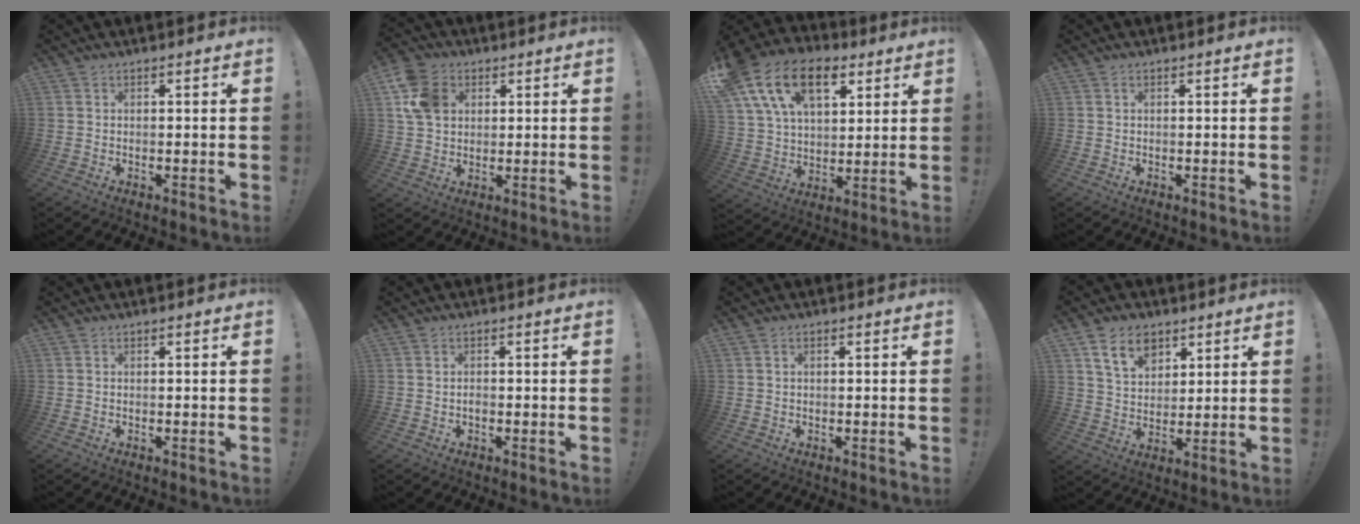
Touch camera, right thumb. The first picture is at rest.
{"total": 13.0, "force": [3.4, 10.2, 7.3], "torque": [-0.129, 0.000, 0.072]}
{"total": 20.7, "force": [9.8, 13.1, 12.6], "torque": [-0.217, -0.033, 0.175]}
{"total": 0.0}
{"total": 0.0}
{"total": 0.7, "force": [-0.3, 0.5, 0.4], "torque": [-0.011, 0.003, -0.007]}
{"total": 0.6, "force": [0.1, 0.4, 0.4], "torque": [-0.015, 0.006, 0.003]}
{"total": 10.8, "force": [6.3, 7.2, 5.0], "torque": [-0.076, -0.021, 0.119]}